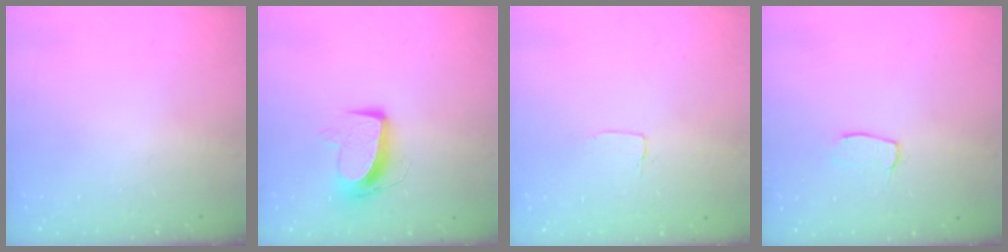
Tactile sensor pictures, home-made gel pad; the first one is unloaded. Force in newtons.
{"total": 10.3, "press": 10.3, "slide": 0.7}
{"total": 1.2, "press": 1.2, "slide": 0.0}
{"total": 4.0, "press": 4.0, "slide": 0.3}